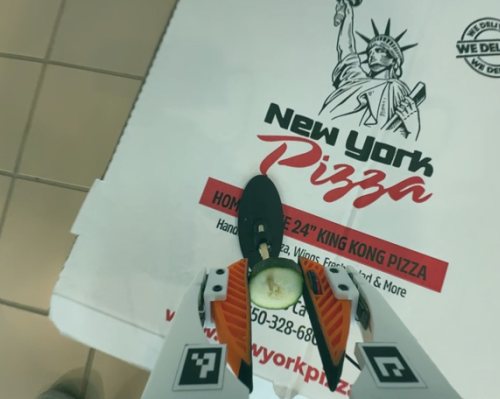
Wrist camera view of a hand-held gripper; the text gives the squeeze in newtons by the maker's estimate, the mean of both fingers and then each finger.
{"total": 8.0, "left": 8.0, "right": 8.0}